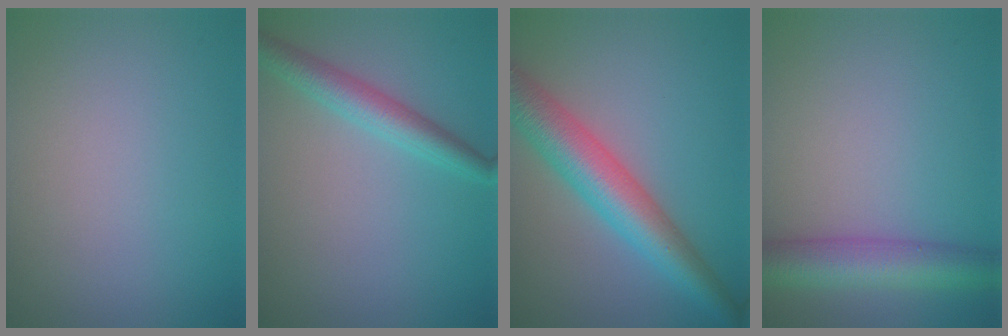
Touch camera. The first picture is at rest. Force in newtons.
{"total": 3.3, "press": 3.3, "slide": 0.1}
{"total": 6.9, "press": 6.9, "slide": 0.1}
{"total": 5.3, "press": 5.3, "slide": 0.2}